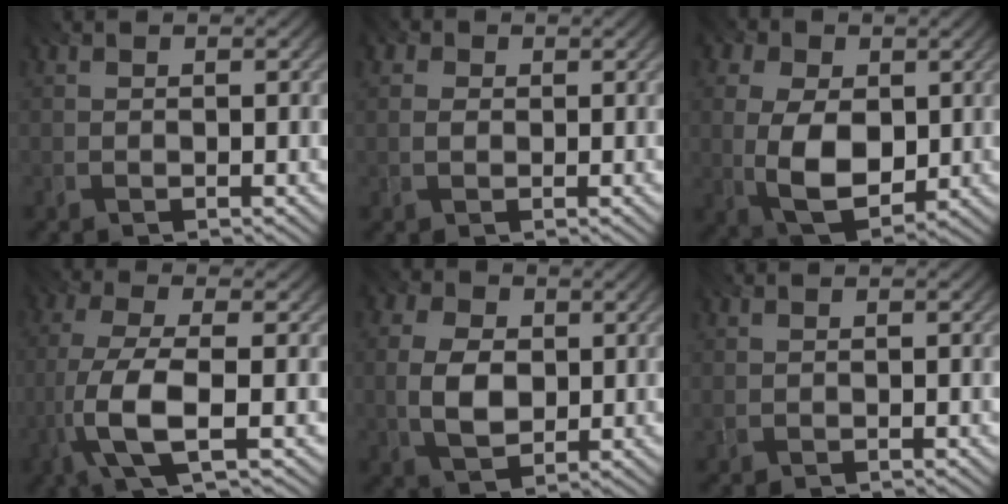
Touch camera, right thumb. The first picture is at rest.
{"total": 2.2, "force": [0.6, 1.8, 1.1], "torque": [-0.028, 0.003, 0.007]}
{"total": 10.7, "force": [0.3, 7.1, 8.0], "torque": [-0.181, -0.003, -0.007]}
{"total": 7.3, "force": [-2.8, 1.9, 6.5], "torque": [-0.143, 0.000, -0.065]}
{"total": 7.6, "force": [0.0, 5.2, 5.5], "torque": [-0.135, 0.002, -0.007]}
{"total": 0.7, "force": [0.6, 0.3, 0.4], "torque": [-0.009, -0.002, 0.010]}